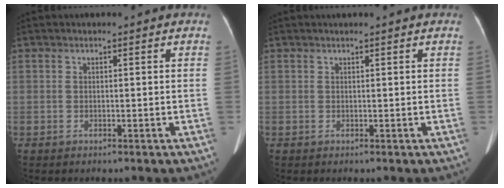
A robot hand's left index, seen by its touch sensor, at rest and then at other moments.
{"total": 1.2, "force": [1.0, -0.1, 0.6], "torque": [-0.007, 0.016, 0.019]}